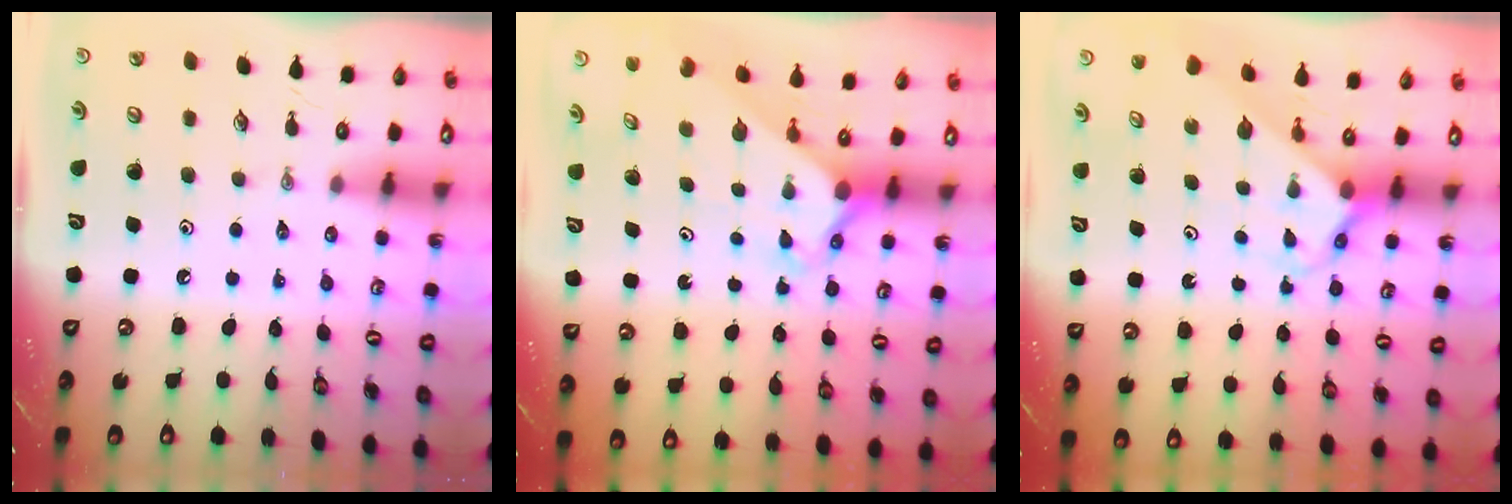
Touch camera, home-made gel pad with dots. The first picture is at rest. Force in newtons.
{"total": 2.6, "press": 2.6, "slide": 0.2}
{"total": 2.6, "press": 2.6, "slide": 0.1}